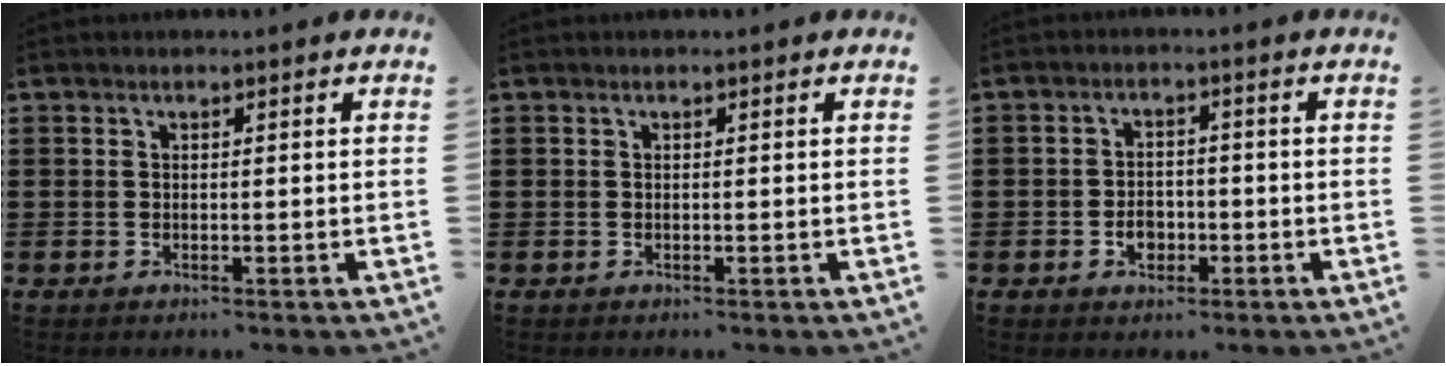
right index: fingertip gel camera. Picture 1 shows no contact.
{"total": 0.0}
{"total": 3.0, "force": [-1.1, 2.2, 1.8], "torque": [-0.030, -0.005, -0.021]}